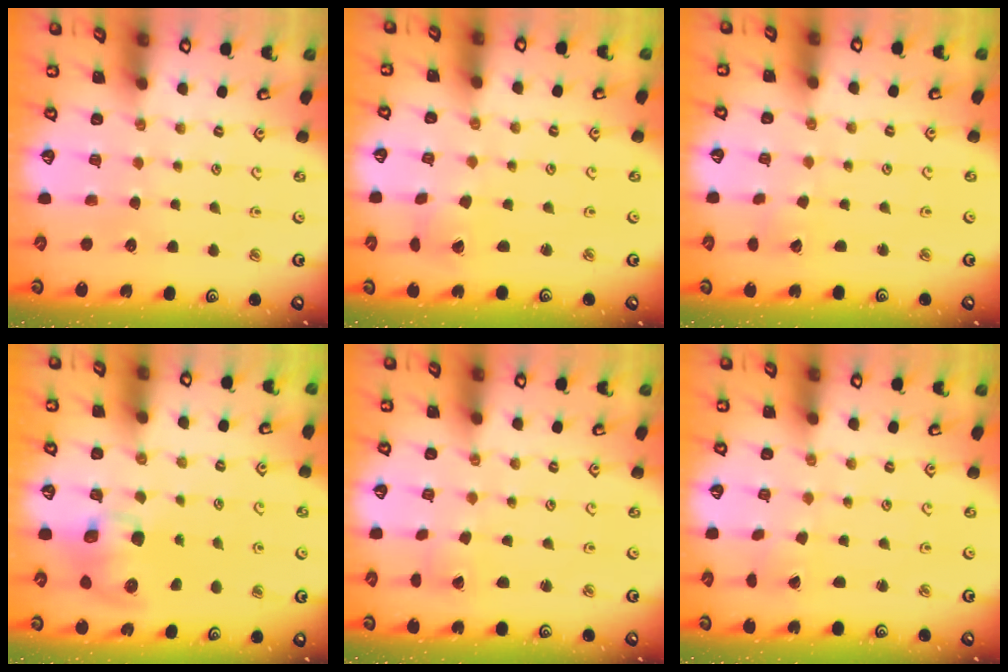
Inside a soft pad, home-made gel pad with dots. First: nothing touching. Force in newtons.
{"total": 2.2, "press": 2.2, "slide": 0.3}
{"total": 2.4, "press": 2.4, "slide": 0.2}
{"total": 8.8, "press": 8.7, "slide": 1.2}
{"total": 0.0}
{"total": 0.0}